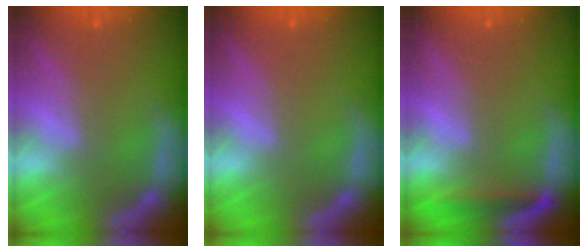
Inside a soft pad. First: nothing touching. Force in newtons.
{"total": 0.0}
{"total": 2.5}